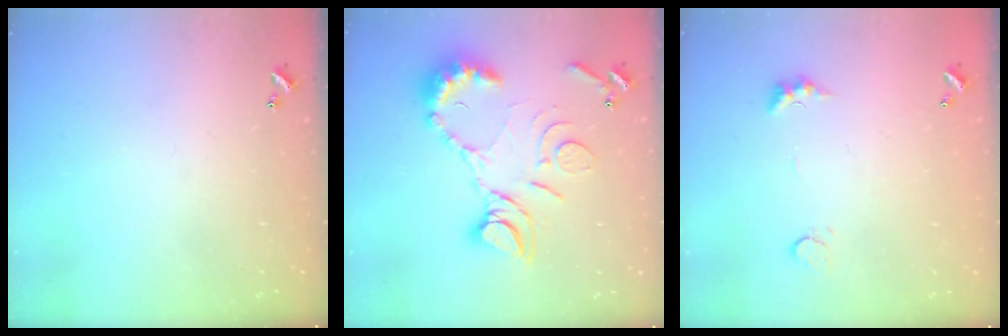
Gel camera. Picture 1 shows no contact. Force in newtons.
{"total": 15.3, "press": 15.2, "slide": 1.6}
{"total": 3.3, "press": 3.2, "slide": 0.9}